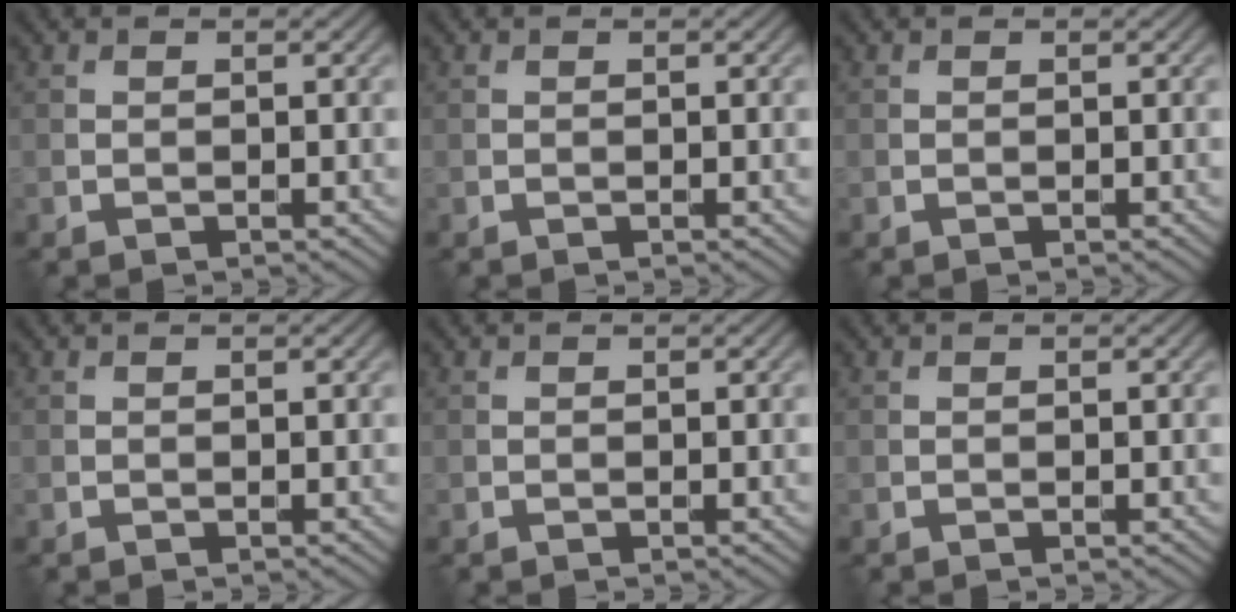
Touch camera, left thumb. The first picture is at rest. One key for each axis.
{"total": 0.0}
{"total": 0.0}
{"total": 0.0}
{"total": 0.0}
{"total": 0.0}